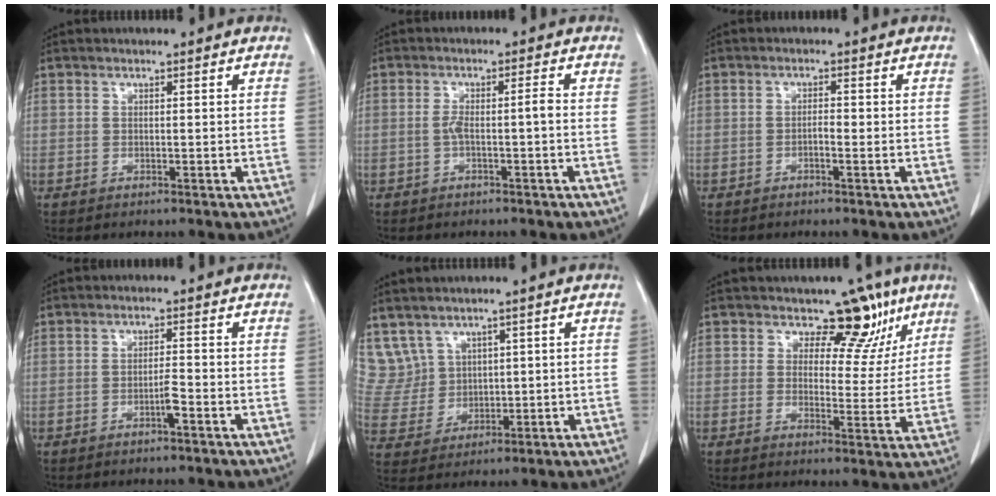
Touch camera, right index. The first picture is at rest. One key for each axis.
{"total": 2.9, "fx": -0.8, "fy": 0.2, "fz": 2.8, "tx": -0.052, "ty": 0.009, "tz": -0.011}
{"total": 1.4, "fx": -0.6, "fy": 0.2, "fz": 1.2, "tx": -0.021, "ty": 0.003, "tz": -0.012}
{"total": 2.1, "fx": -1.1, "fy": 0.0, "fz": 1.7, "tx": -0.031, "ty": 0.000, "tz": -0.022}
{"total": 8.9, "fx": 4.9, "fy": 7.3, "fz": 1.2, "tx": -0.052, "ty": 0.039, "tz": 0.124}
{"total": 7.7, "fx": 5.3, "fy": 4.6, "fz": 3.0, "tx": -0.019, "ty": -0.011, "tz": 0.060}